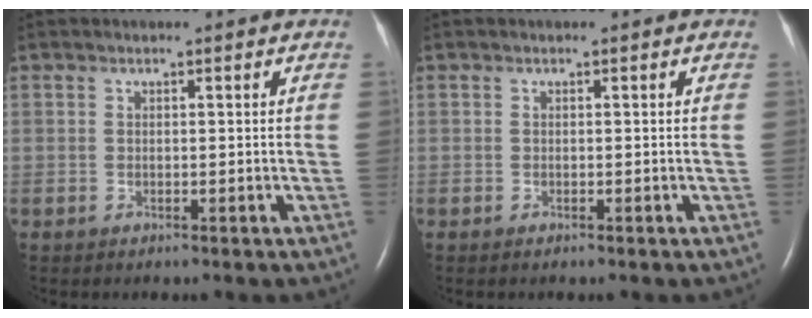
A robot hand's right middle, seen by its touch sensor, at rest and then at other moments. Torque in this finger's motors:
{"motor_torque": [0.21, 0.08, 0.08, 0.01]}